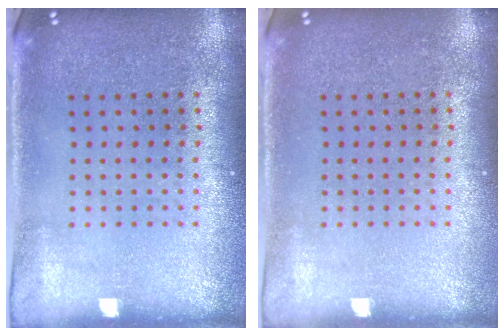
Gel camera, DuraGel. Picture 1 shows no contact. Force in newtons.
{"total": 0.0}